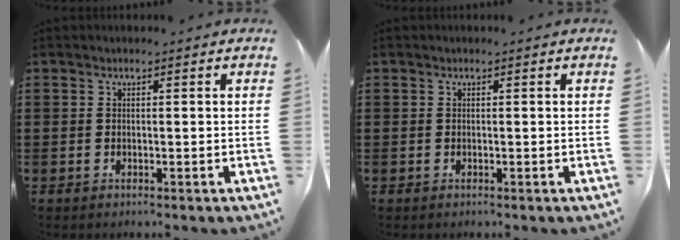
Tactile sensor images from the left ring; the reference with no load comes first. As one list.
[{"total": 0.0}]